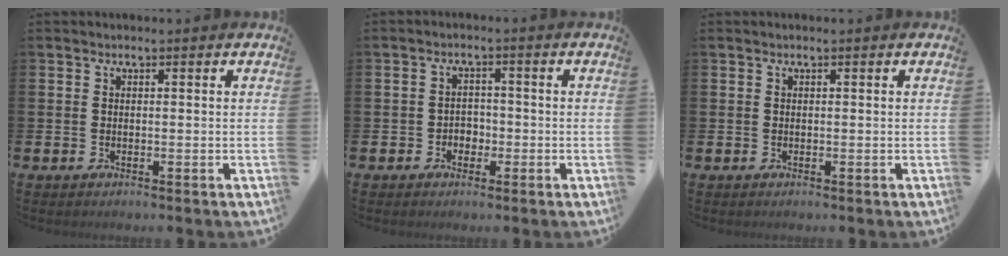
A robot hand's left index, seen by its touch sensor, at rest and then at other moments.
{"total": 2.2, "force": [-1.1, 1.8, 0.6], "torque": [-0.010, 0.004, -0.027]}
{"total": 0.0}